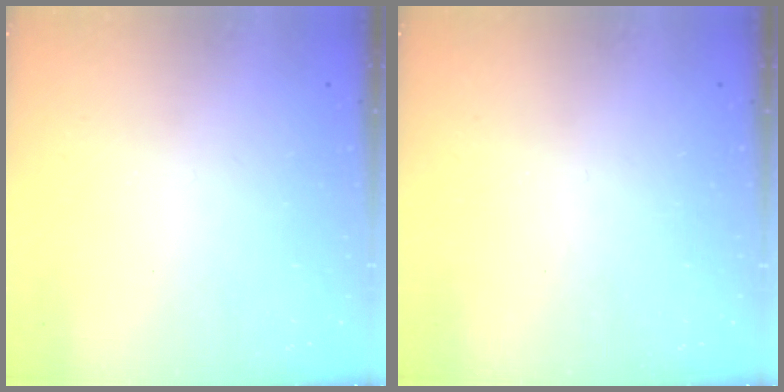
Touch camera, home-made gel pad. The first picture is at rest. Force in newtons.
{"total": 0.0}